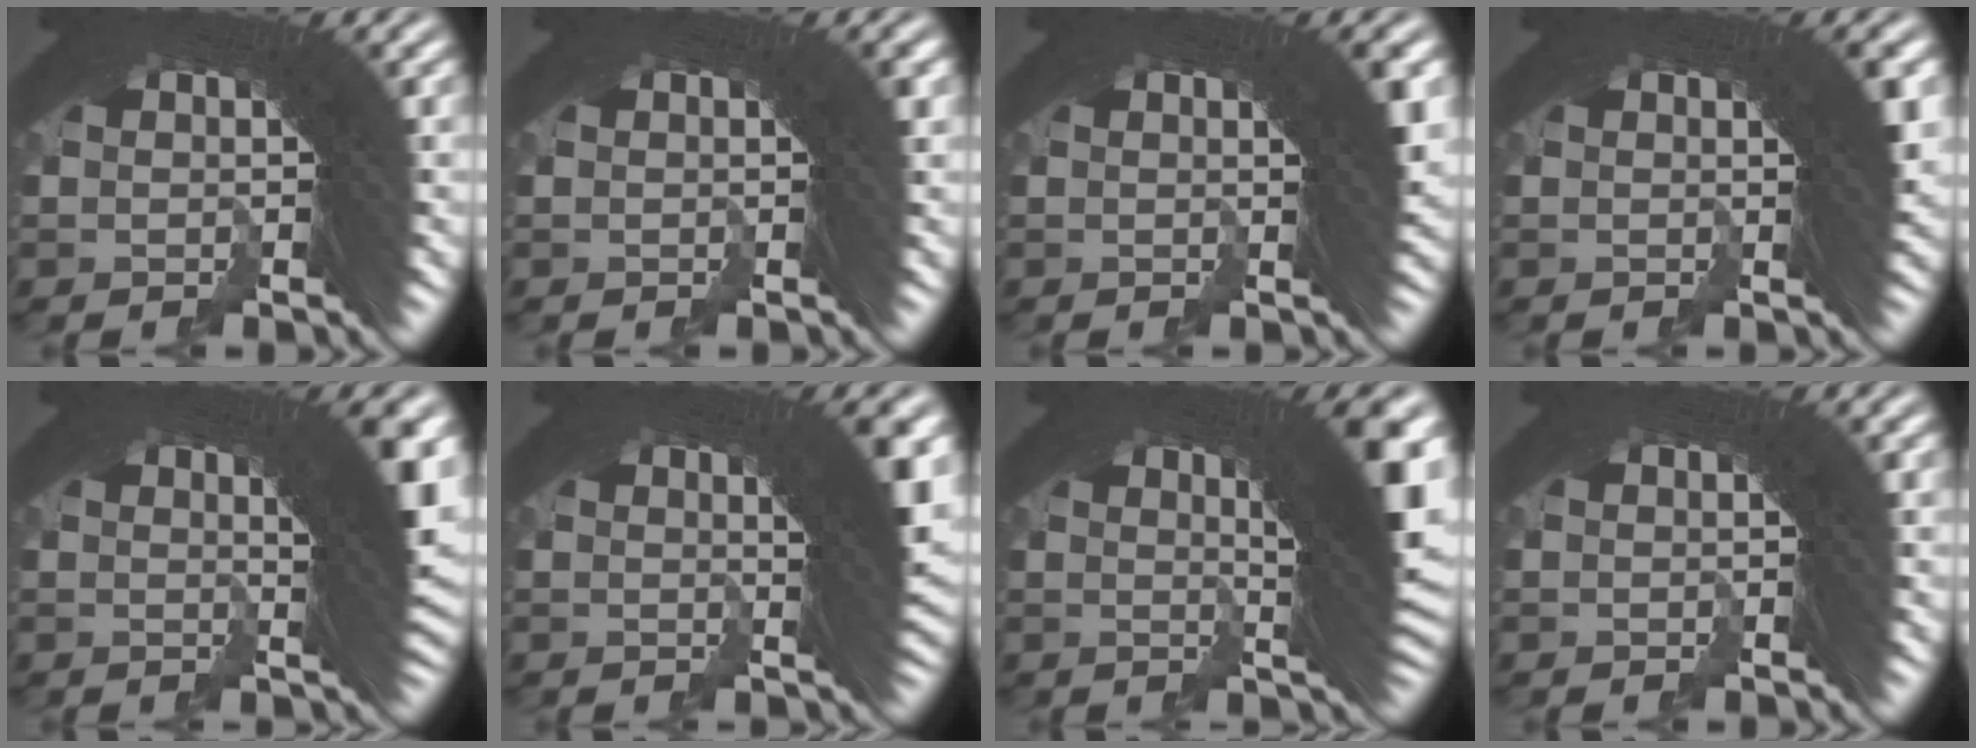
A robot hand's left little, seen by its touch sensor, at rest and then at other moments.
{"total": 0.7, "force": [0.2, 0.1, 0.7], "torque": [-0.007, 0.005, 0.000]}
{"total": 3.0, "force": [1.0, 0.2, 2.8], "torque": [-0.031, 0.004, 0.013]}
{"total": 2.7, "force": [0.9, 0.2, 2.5], "torque": [-0.029, 0.004, 0.012]}
{"total": 5.5, "force": [1.6, 0.9, 5.1], "torque": [-0.058, 0.007, 0.021]}
{"total": 4.9, "force": [1.5, 0.7, 4.6], "torque": [-0.048, 0.006, 0.019]}
{"total": 8.0, "force": [2.1, 1.7, 7.5], "torque": [-0.085, 0.013, 0.026]}
{"total": 0.0}